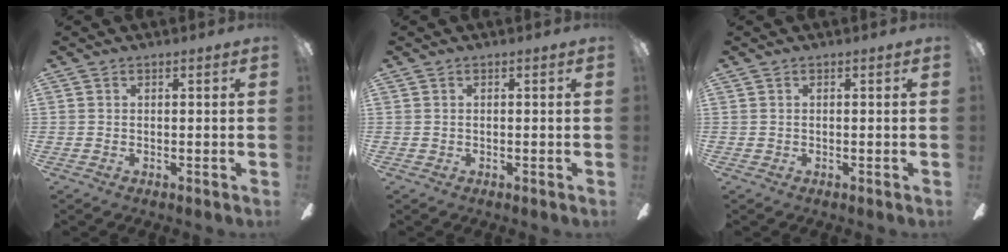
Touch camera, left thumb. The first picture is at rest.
{"total": 0.0}
{"total": 0.0}